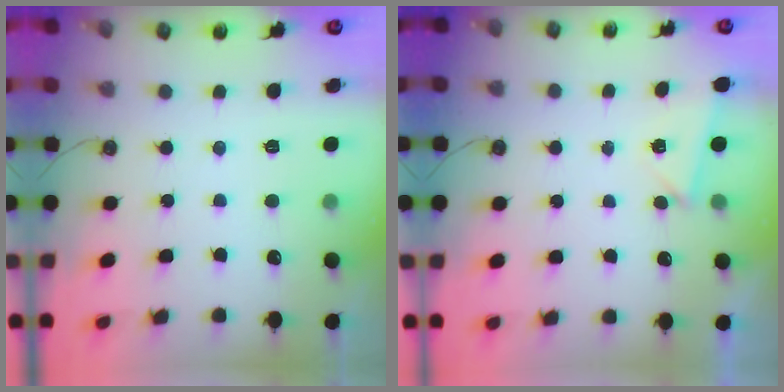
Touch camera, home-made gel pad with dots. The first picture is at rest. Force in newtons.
{"total": 1.8, "press": 1.4, "slide": 1.2}